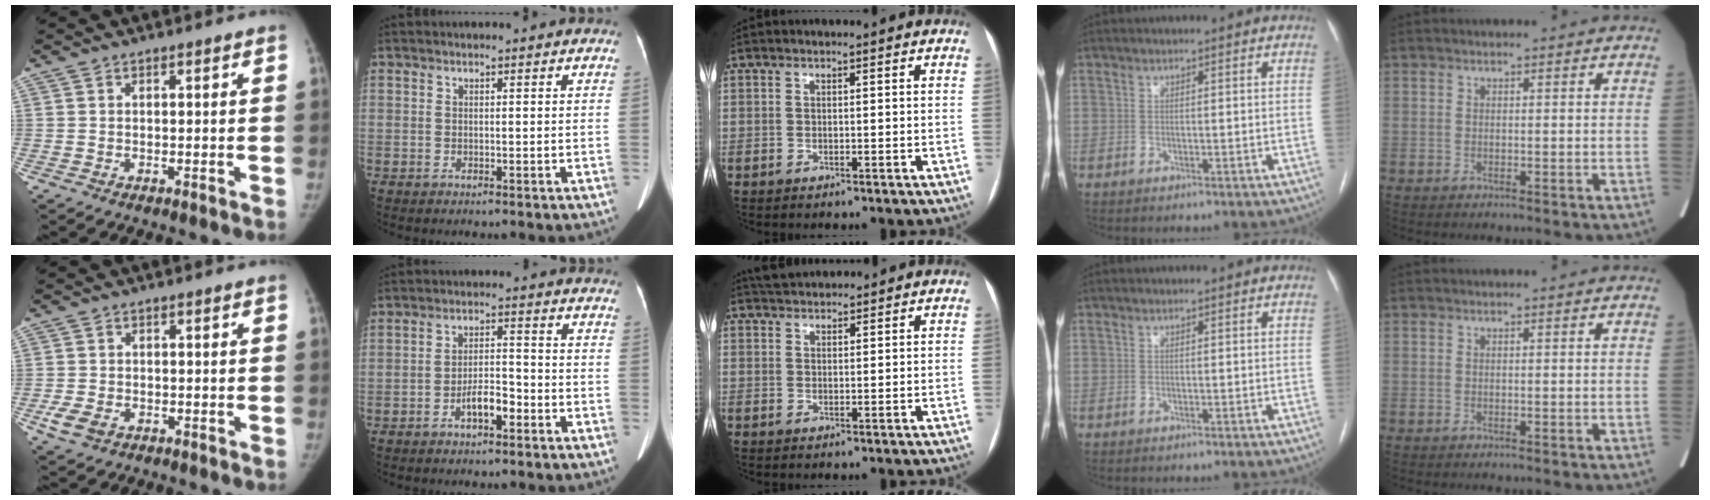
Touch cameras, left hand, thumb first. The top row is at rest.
{"thumb": {"total": 4.1, "force": [-1.8, 2.9, 2.3], "torque": [-0.047, 0.004, -0.028]}, "index": {"total": 4.4, "force": [-2.5, 1.4, 3.4], "torque": [-0.063, 0.011, -0.045]}, "middle": {"total": 4.4, "force": [4.1, 1.0, 1.1], "torque": [-0.018, 0.033, 0.071]}}